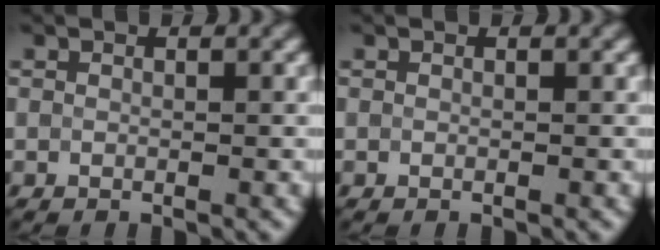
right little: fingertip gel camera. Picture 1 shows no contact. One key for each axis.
{"total": 0.0}